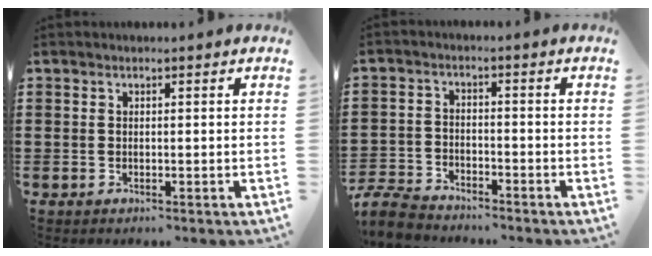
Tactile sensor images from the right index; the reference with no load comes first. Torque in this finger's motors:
{"motor_torque": [-1.02, 1.12, -1.05, -0.21]}